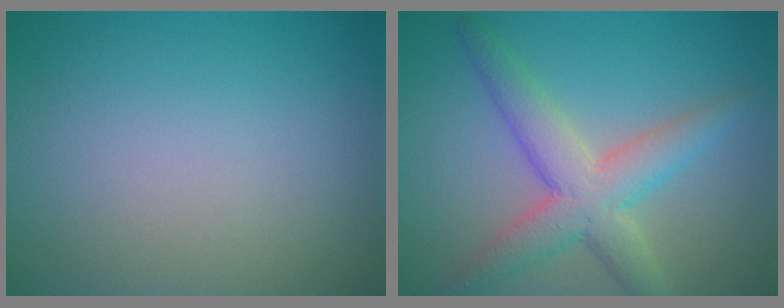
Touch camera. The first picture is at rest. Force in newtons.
{"total": 4.2, "press": 4.2, "slide": 0.4}